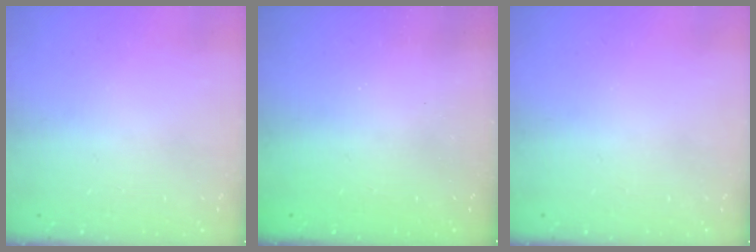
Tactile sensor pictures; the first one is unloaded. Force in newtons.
{"total": 2.3, "press": 2.2, "slide": 0.7}
{"total": 0.0}